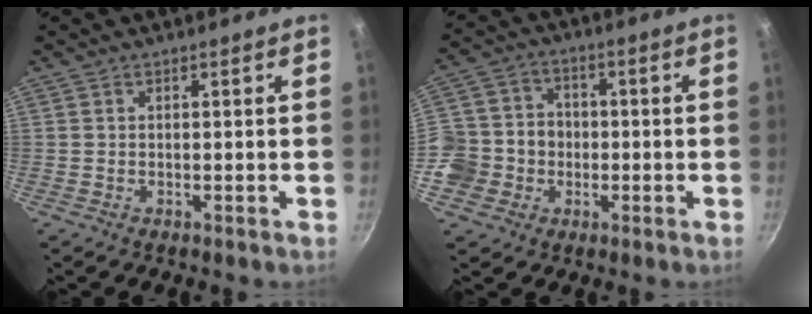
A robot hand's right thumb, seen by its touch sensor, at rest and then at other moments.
{"total": 11.1, "force": [-2.4, 10.1, 3.9], "torque": [-0.048, 0.030, -0.055]}